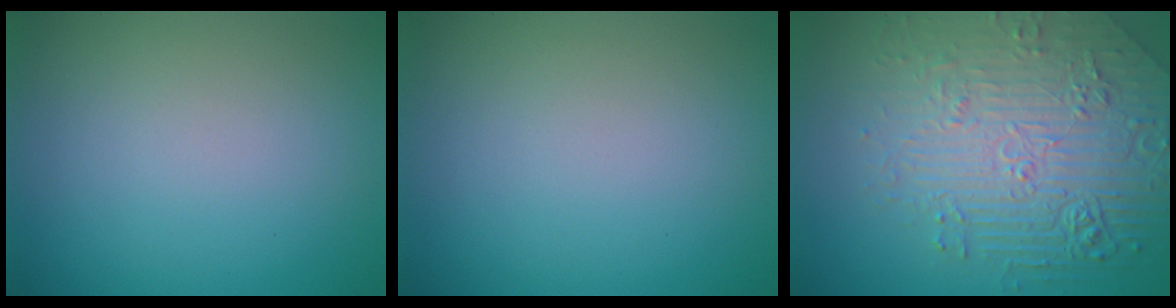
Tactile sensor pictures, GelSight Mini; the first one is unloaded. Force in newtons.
{"total": 0.0}
{"total": 6.9, "press": 5.6, "slide": 4.0}